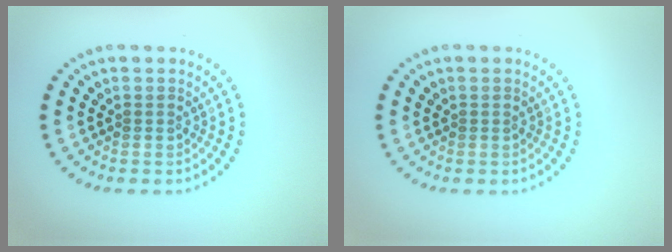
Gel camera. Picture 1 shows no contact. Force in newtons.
{"total": 0.0}